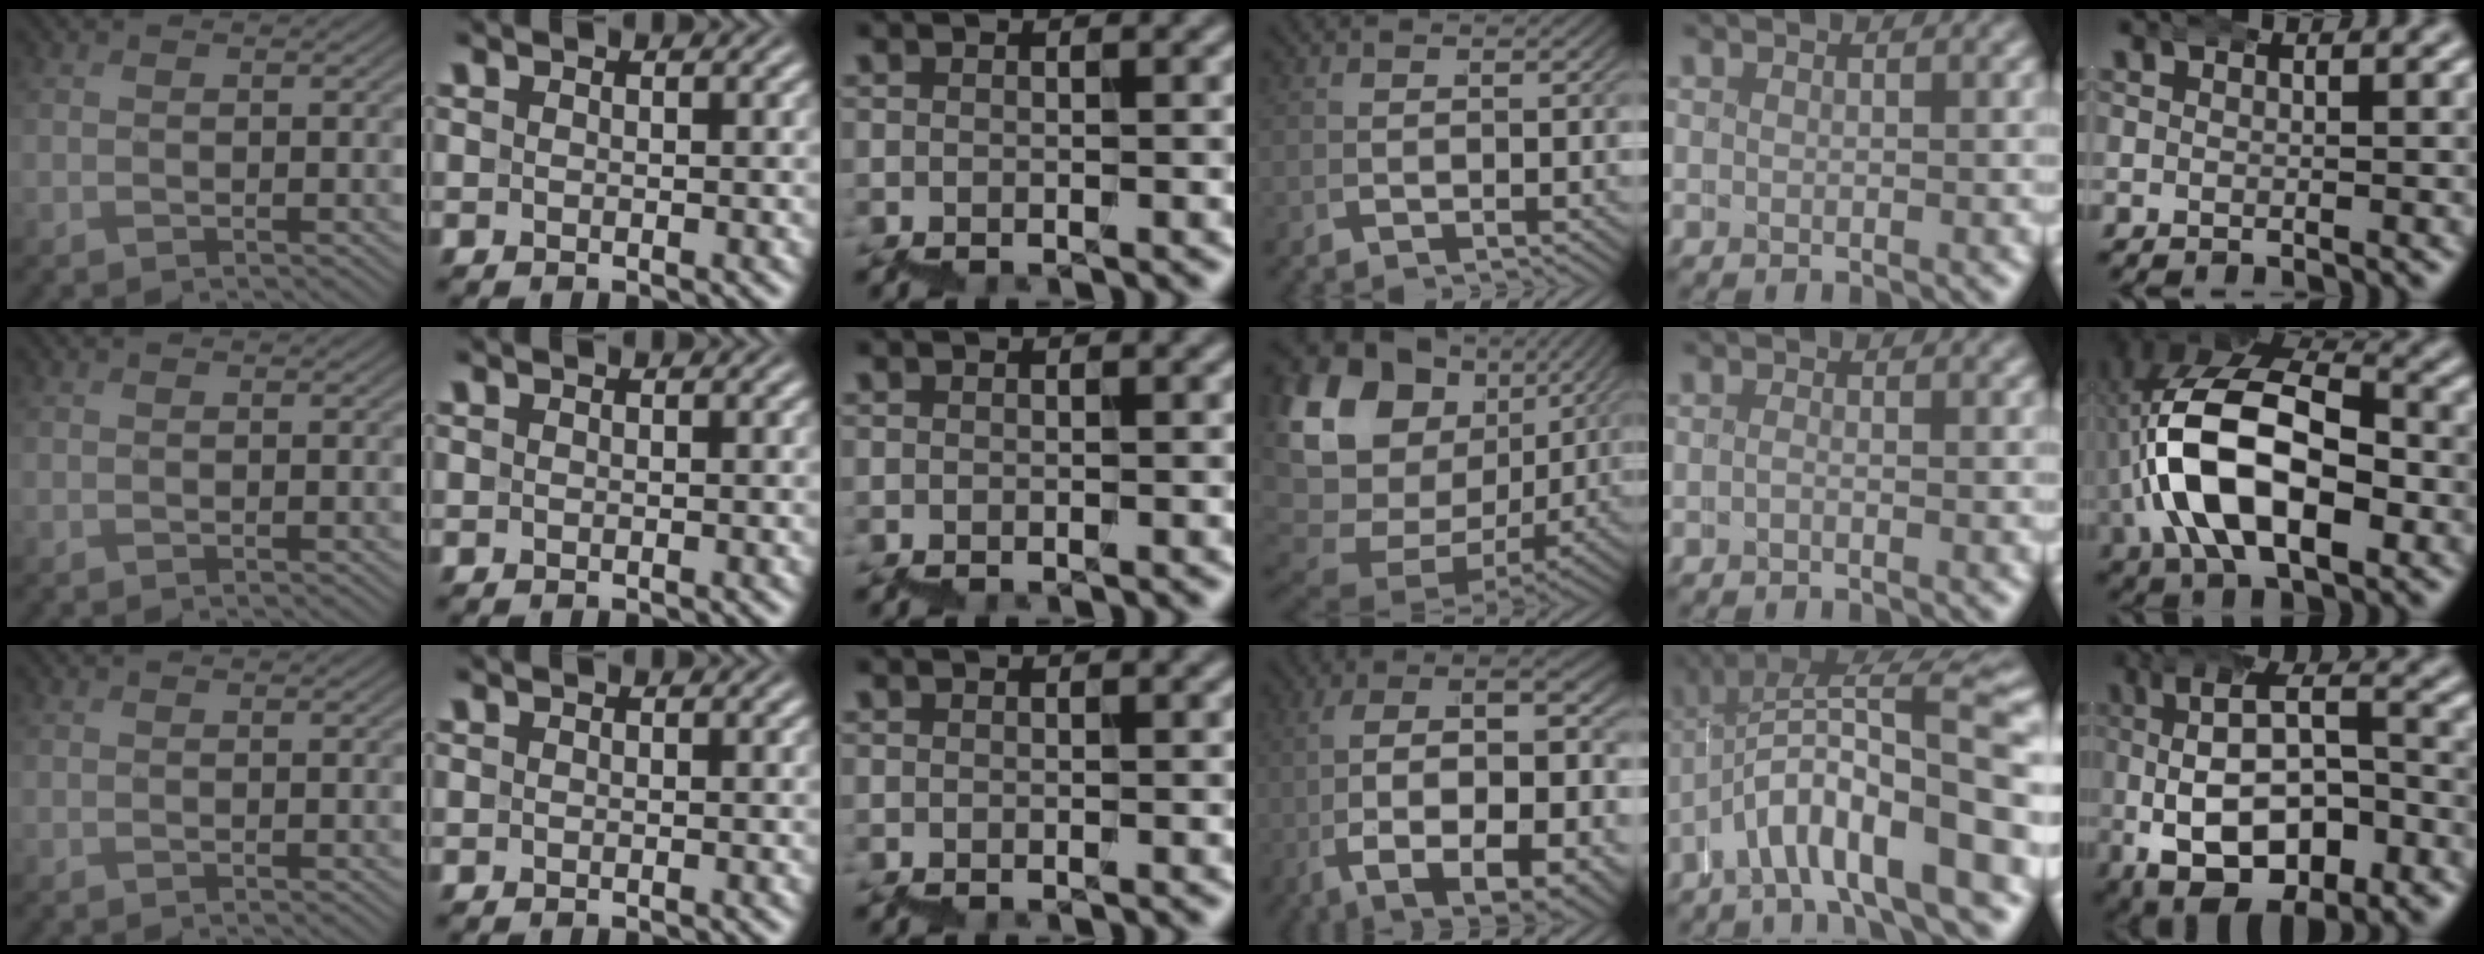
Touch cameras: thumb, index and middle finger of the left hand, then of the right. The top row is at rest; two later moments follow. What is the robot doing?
{"motion": "wrap", "object": "bubble wrap"}